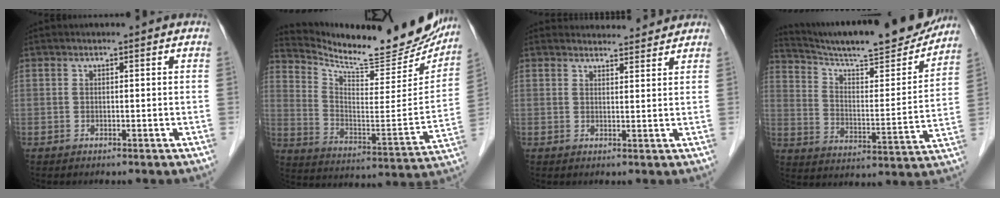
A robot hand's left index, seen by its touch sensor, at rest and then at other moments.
{"total": 23.7, "force": [21.7, 4.4, 8.4], "torque": [-0.143, -0.070, 0.304]}
{"total": 5.1, "force": [5.0, 0.9, 0.0], "torque": [-0.001, 0.009, 0.060]}
{"total": 22.8, "force": [20.9, 1.9, 8.9], "torque": [-0.148, -0.033, 0.302]}